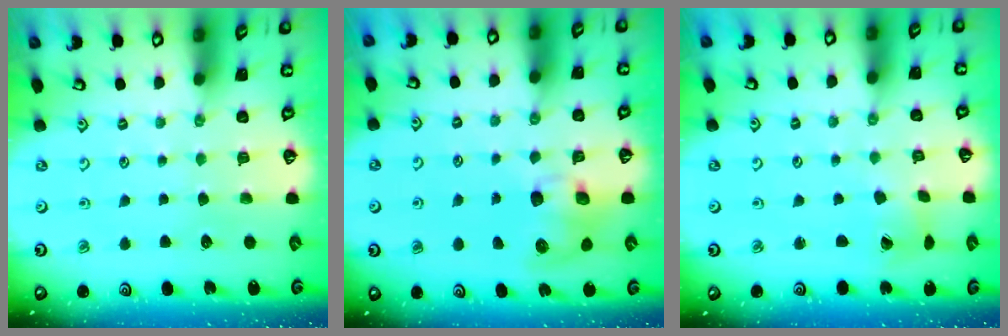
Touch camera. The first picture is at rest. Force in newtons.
{"total": 8.1, "press": 8.0, "slide": 1.1}
{"total": 2.8, "press": 2.7, "slide": 0.4}